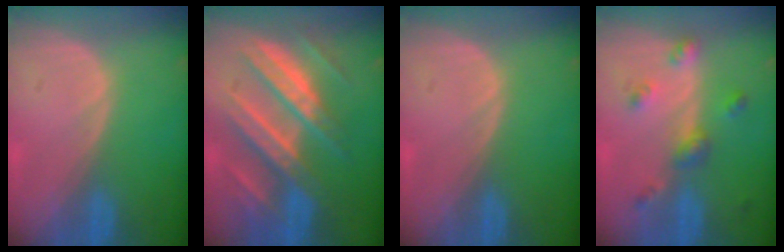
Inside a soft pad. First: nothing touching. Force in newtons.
{"total": 11.3, "press": 11.2, "slide": 1.1}
{"total": 0.0}
{"total": 4.9, "press": 4.5, "slide": 2.0}